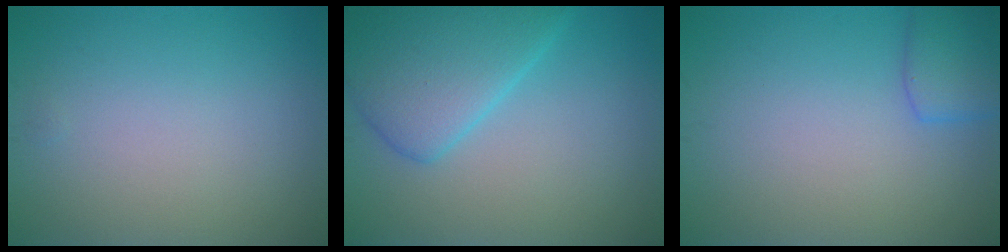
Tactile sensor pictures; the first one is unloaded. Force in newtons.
{"total": 6.2, "press": 6.2, "slide": 0.2}
{"total": 2.7, "press": 2.6, "slide": 0.2}